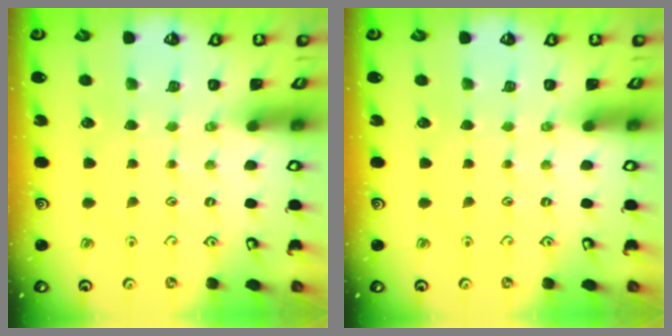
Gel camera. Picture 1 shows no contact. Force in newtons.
{"total": 0.0}